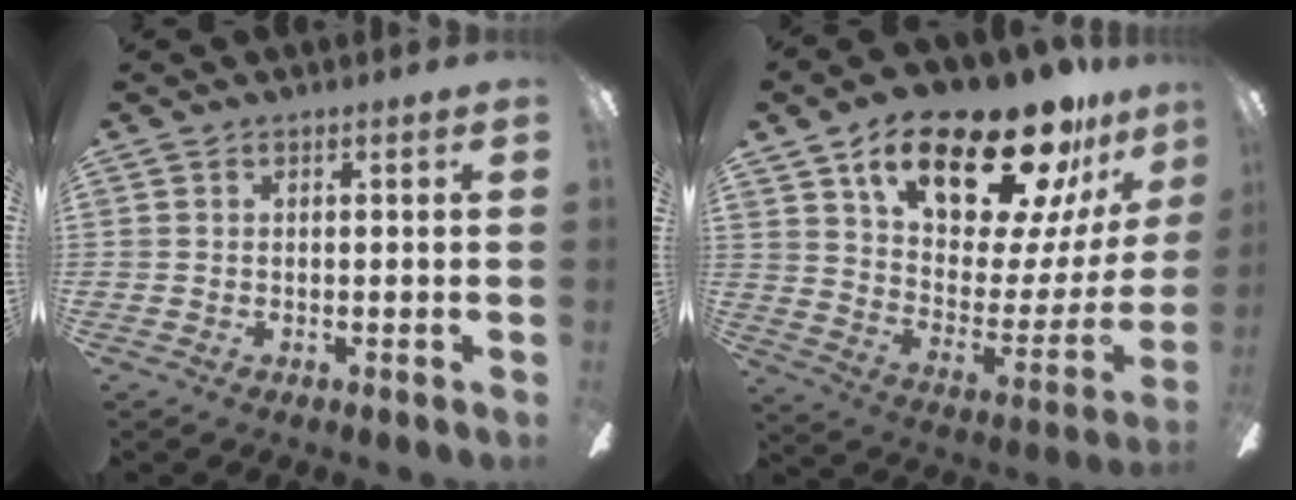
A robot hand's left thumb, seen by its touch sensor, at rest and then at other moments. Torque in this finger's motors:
{"motor_torque": [2.45, 2.55, 1.36, -1.41, 0.12]}